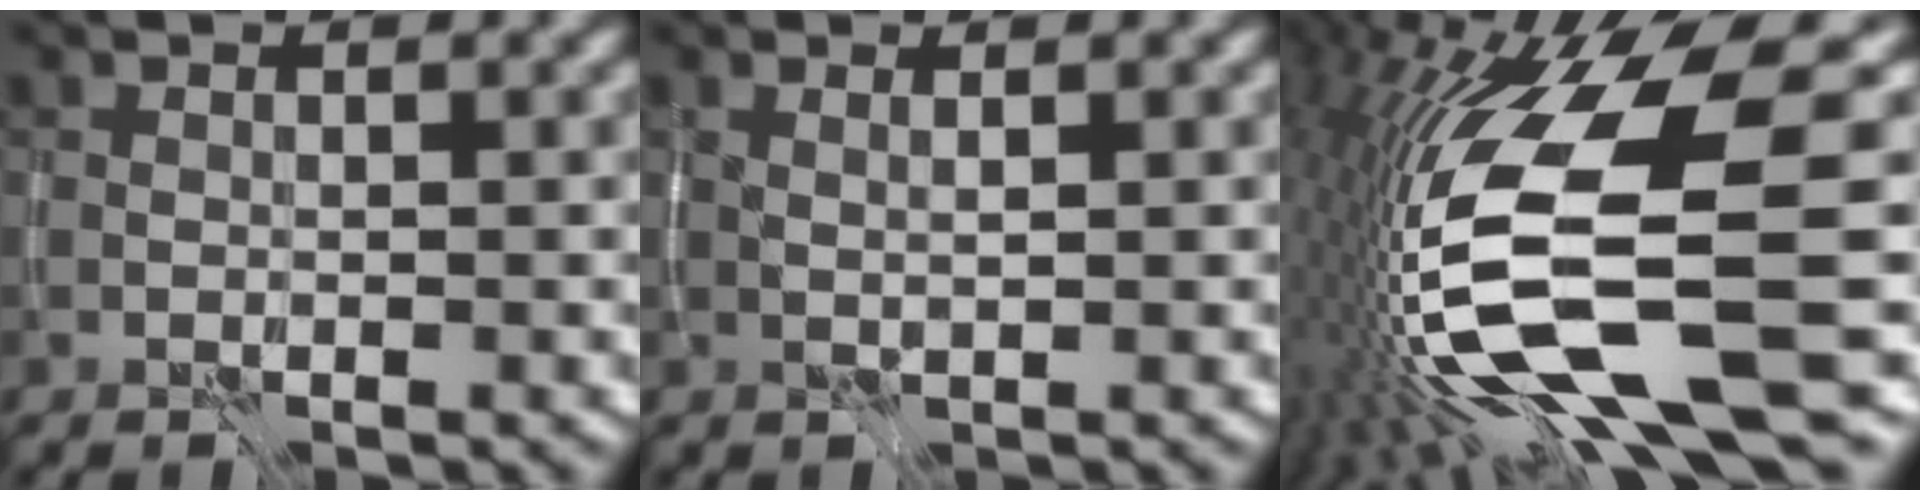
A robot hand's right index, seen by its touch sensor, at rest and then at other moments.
{"total": 0.9, "force": [0.5, 0.0, 0.8], "torque": [-0.014, -0.003, 0.008]}
{"total": 16.0, "force": [-4.0, 4.1, 14.9], "torque": [-0.307, -0.009, -0.059]}